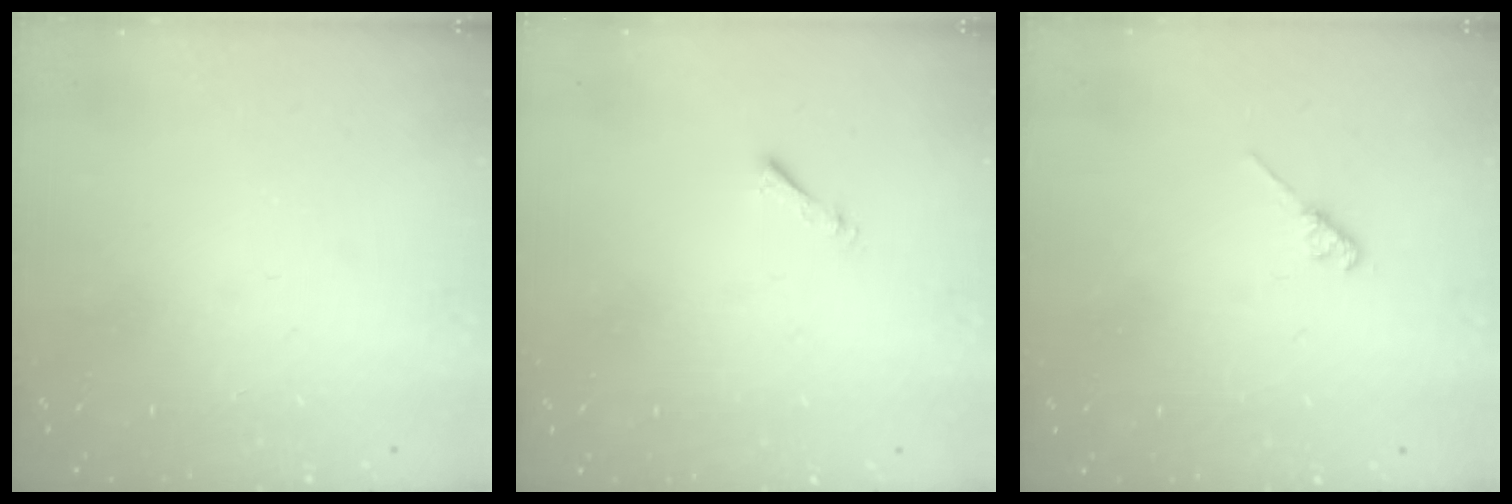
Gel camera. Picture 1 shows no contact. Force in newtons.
{"total": 0.8, "press": 0.7, "slide": 0.3}
{"total": 2.6, "press": 2.5, "slide": 0.4}